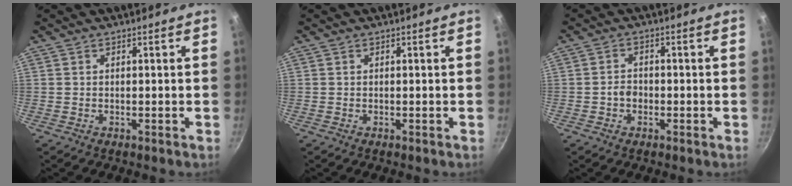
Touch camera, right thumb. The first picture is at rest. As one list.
[{"total": 0.0}, {"total": 2.6, "force": [-0.8, 2.0, 1.4], "torque": [-0.014, 0.013, -0.015]}]